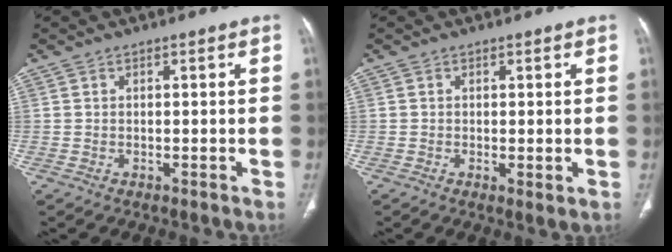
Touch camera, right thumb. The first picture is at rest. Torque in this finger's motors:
{"motor_torque": [-0.26, 0.51, -0.42, 0.05, -0.01]}